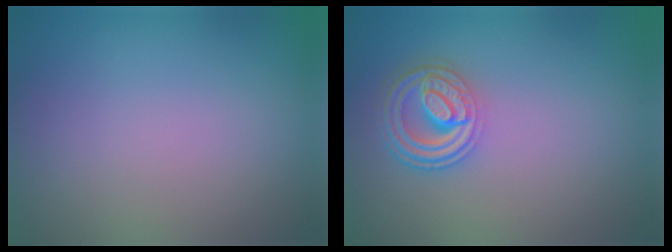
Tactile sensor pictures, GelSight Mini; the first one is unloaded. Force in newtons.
{"total": 4.5, "press": 3.5, "slide": 2.8}